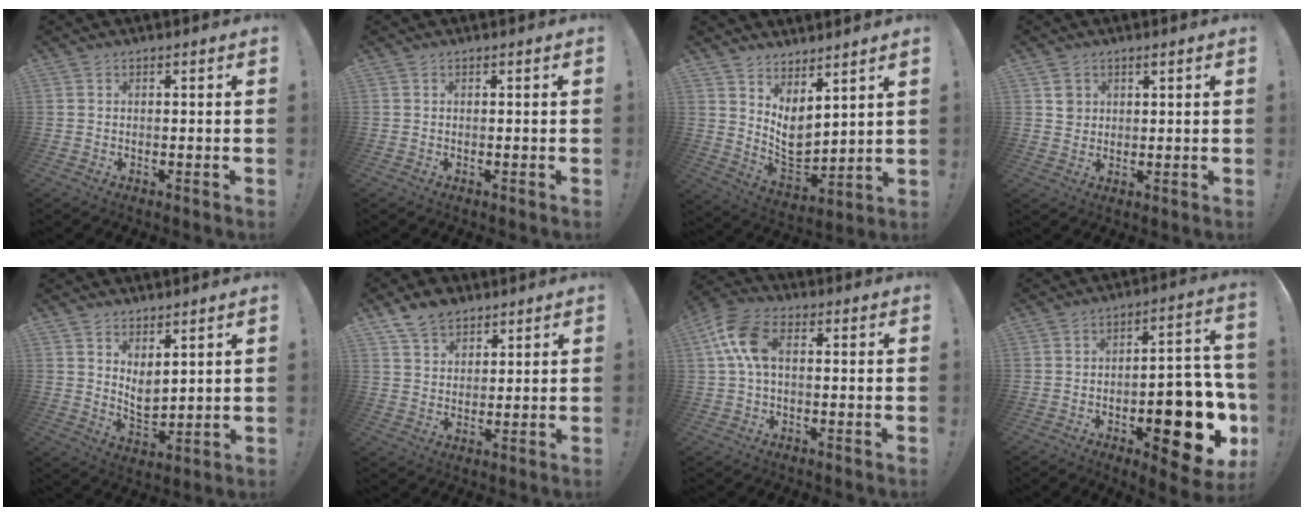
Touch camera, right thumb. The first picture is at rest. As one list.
[{"total": 0.0}, {"total": 7.4, "force": [4.3, 4.5, 4.0], "torque": [-0.053, -0.060, 0.091]}, {"total": 3.1, "force": [1.3, 2.7, 0.9], "torque": [-0.002, -0.005, 0.021]}, {"total": 5.9, "force": [4.0, 3.1, 3.0], "torque": [-0.051, -0.033, 0.079]}, {"total": 8.1, "force": [6.0, 4.7, 2.6], "torque": [-0.043, -0.032, 0.116]}, {"total": 10.5, "force": [2.1, 5.8, 8.5], "torque": [-0.165, 0.009, 0.042]}, {"total": 19.4, "force": [-6.8, 8.3, 16.2], "torque": [-0.176, 0.037, -0.090]}]